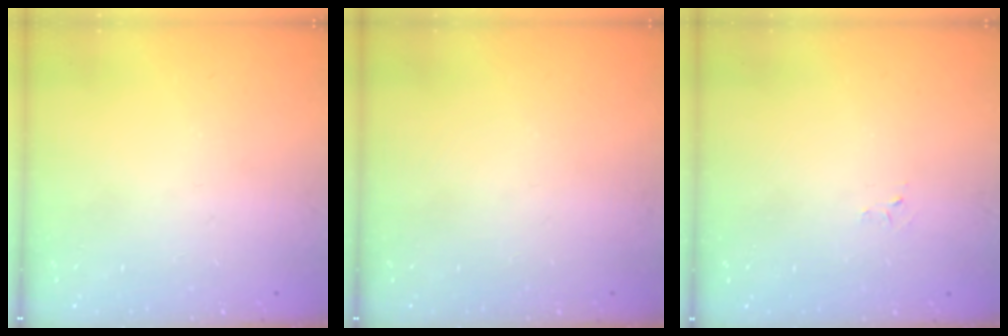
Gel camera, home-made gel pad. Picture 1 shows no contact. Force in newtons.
{"total": 0.0}
{"total": 2.6, "press": 2.6, "slide": 0.4}